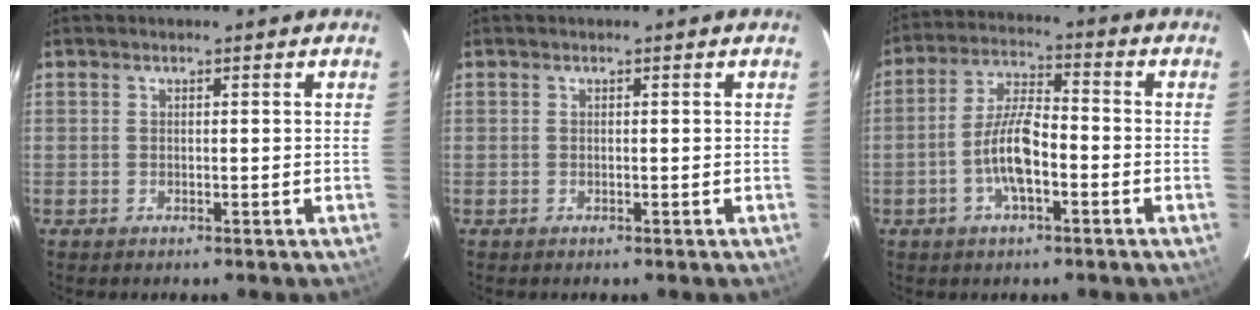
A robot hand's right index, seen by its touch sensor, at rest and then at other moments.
{"total": 0.0}
{"total": 8.8, "force": [-3.1, 2.7, 7.8], "torque": [-0.160, 0.008, -0.057]}